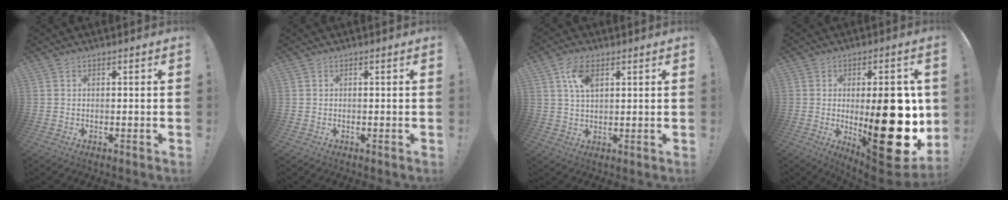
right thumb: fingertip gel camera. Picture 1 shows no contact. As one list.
[{"total": 0.0}, {"total": 7.1, "force": [3.1, 3.7, 5.2], "torque": [-0.091, -0.002, 0.057]}, {"total": 28.1, "force": [-1.1, 10.6, 26.0], "torque": [-0.363, -0.031, 0.000]}]